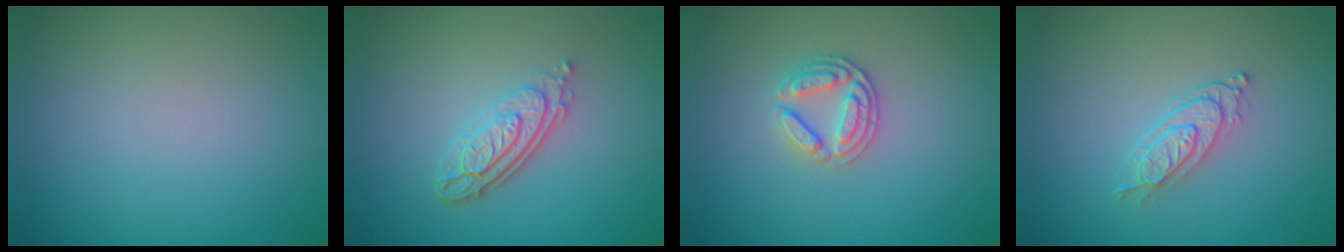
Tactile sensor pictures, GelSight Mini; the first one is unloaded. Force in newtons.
{"total": 4.3, "press": 3.0, "slide": 3.1}
{"total": 2.6, "press": 2.5, "slide": 0.6}
{"total": 2.7, "press": 2.1, "slide": 1.7}